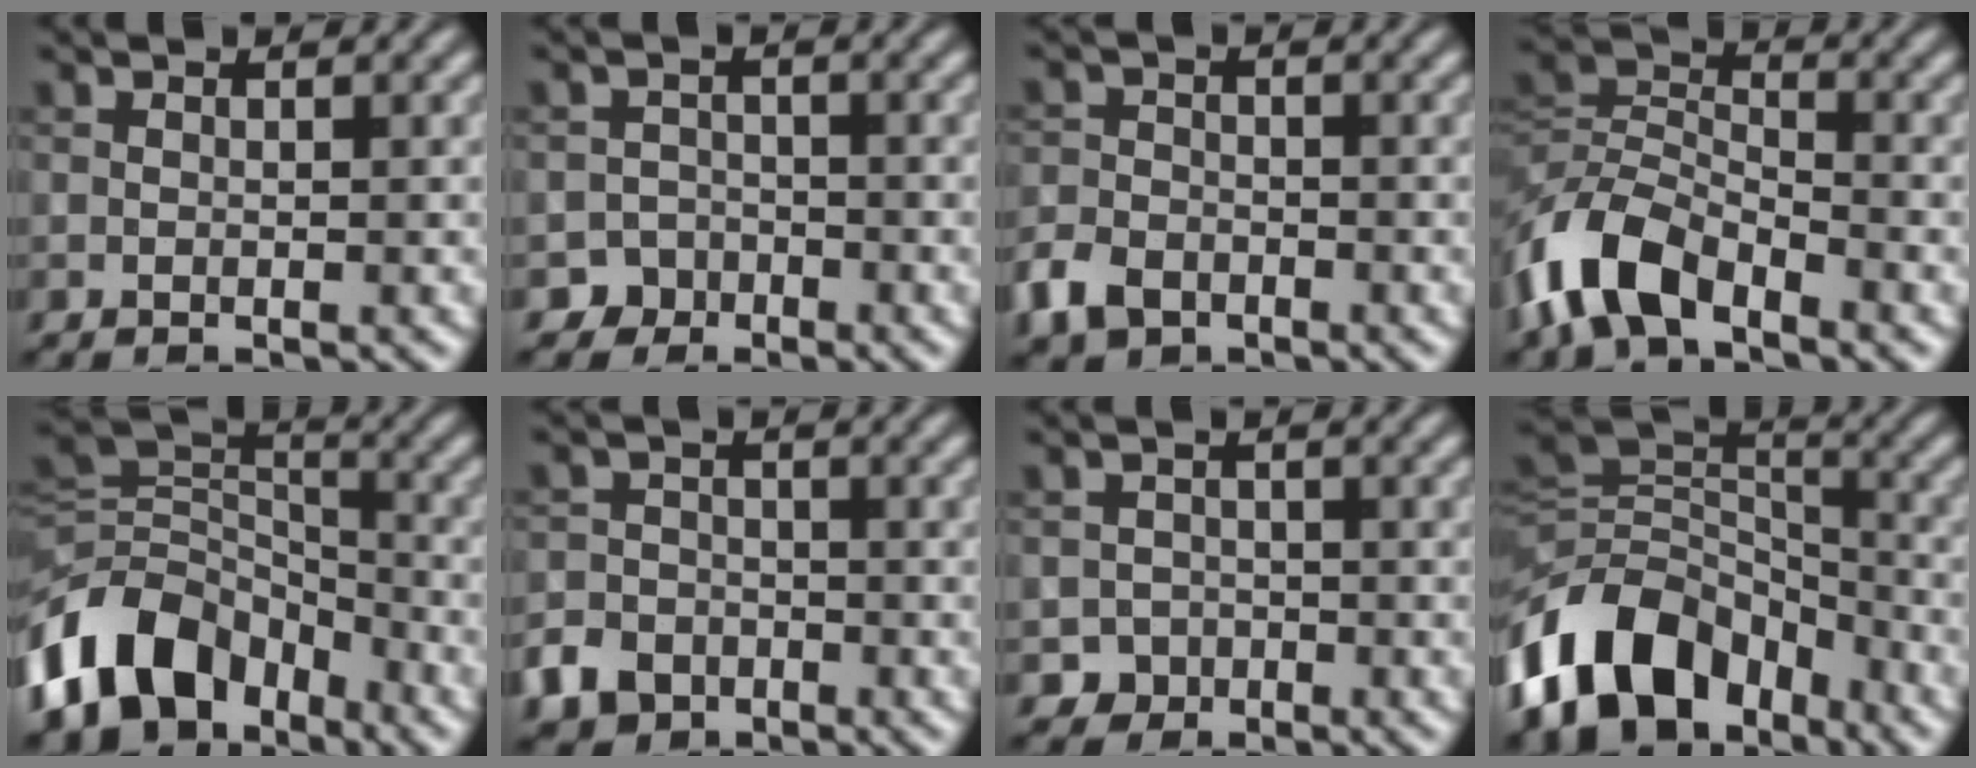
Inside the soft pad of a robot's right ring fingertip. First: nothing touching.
{"total": 2.6, "force": [-1.9, 1.8, -0.2], "torque": [0.023, 0.006, -0.033]}
{"total": 3.8, "force": [-2.4, 2.5, 1.5], "torque": [-0.036, -0.004, -0.054]}
{"total": 6.7, "force": [-4.3, 3.4, 3.8], "torque": [-0.074, 0.002, -0.099]}
{"total": 10.7, "force": [-5.8, 7.1, 5.5], "torque": [-0.104, 0.006, -0.128]}
{"total": 4.4, "force": [-2.8, 3.2, 1.3], "torque": [-0.022, -0.005, -0.059]}
{"total": 2.3, "force": [-1.4, 1.8, 0.0], "torque": [0.019, 0.006, -0.024]}
{"total": 11.8, "force": [-6.4, 7.6, 6.4], "torque": [-0.120, 0.011, -0.132]}